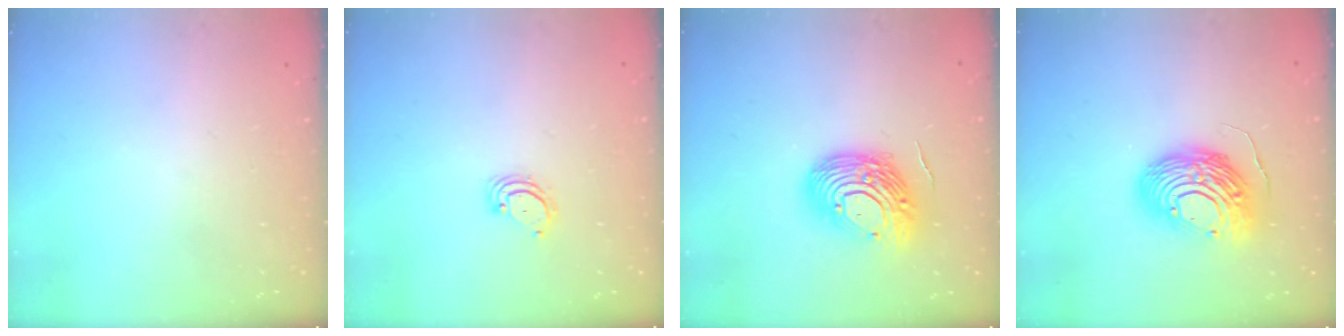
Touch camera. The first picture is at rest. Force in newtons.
{"total": 2.8, "press": 2.8, "slide": 0.3}
{"total": 14.5, "press": 14.4, "slide": 1.9}
{"total": 14.7, "press": 14.7, "slide": 1.3}